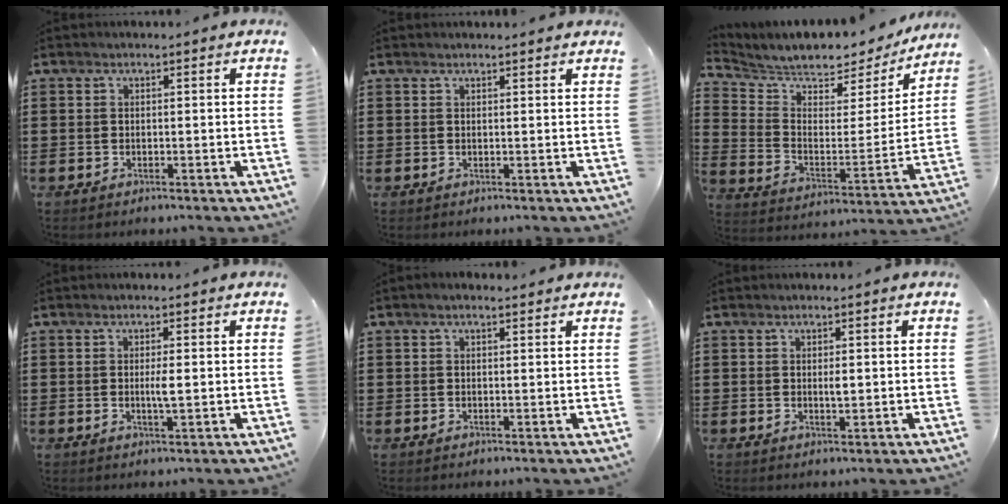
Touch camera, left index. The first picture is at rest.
{"total": 0.9, "force": [0.9, 0.0, 0.3], "torque": [-0.007, -0.001, 0.017]}
{"total": 5.8, "force": [5.6, 1.3, 0.7], "torque": [-0.051, -0.051, 0.094]}
{"total": 2.2, "force": [-0.1, 0.2, 2.2], "torque": [-0.042, -0.004, -0.004]}
{"total": 0.8, "force": [0.4, 0.3, 0.5], "torque": [-0.011, 0.004, 0.007]}
{"total": 1.4, "force": [0.1, 0.4, 1.3], "torque": [-0.026, 0.001, 0.001]}